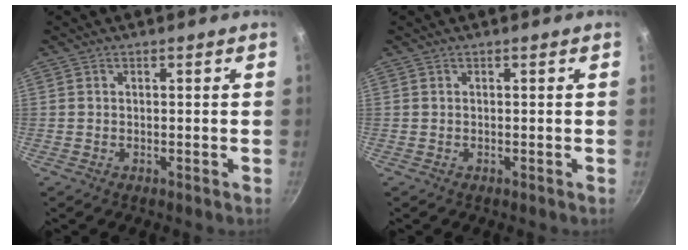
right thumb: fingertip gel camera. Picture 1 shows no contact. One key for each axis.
{"total": 0.0}